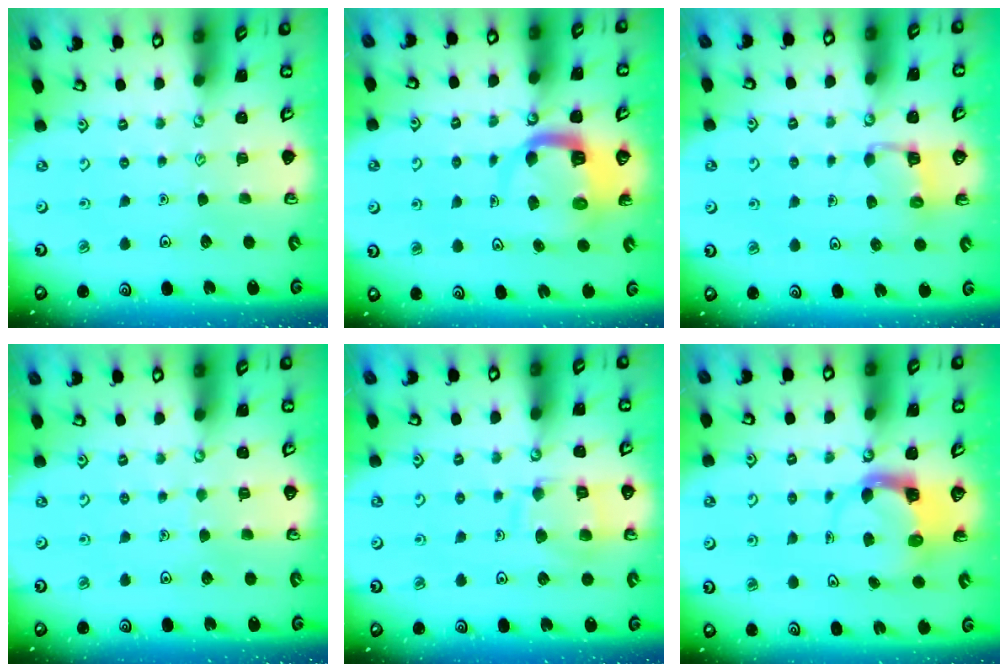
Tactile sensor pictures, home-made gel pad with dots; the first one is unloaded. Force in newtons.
{"total": 6.6, "press": 6.5, "slide": 0.9}
{"total": 3.3, "press": 3.3, "slide": 0.3}
{"total": 2.4, "press": 2.4, "slide": 0.2}
{"total": 10.7, "press": 10.7, "slide": 0.9}
{"total": 3.7, "press": 3.6, "slide": 0.5}